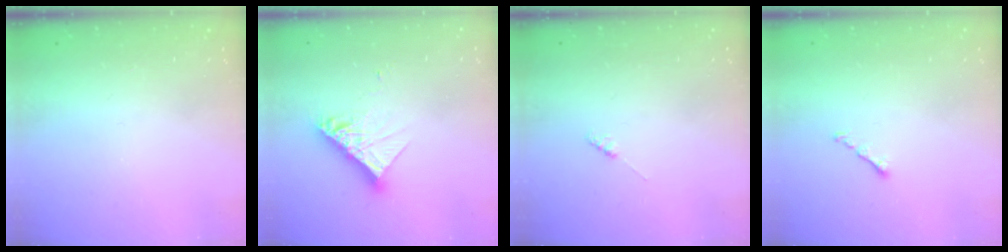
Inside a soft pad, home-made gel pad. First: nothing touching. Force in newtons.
{"total": 12.1, "press": 12.0, "slide": 1.1}
{"total": 2.3, "press": 2.3, "slide": 0.3}
{"total": 0.8, "press": 0.7, "slide": 0.4}